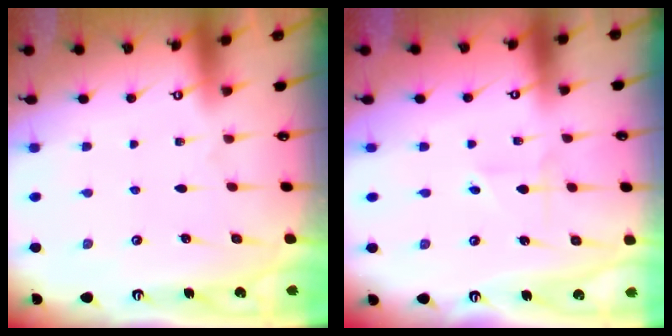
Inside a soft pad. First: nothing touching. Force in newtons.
{"total": 1.6, "press": 1.6, "slide": 0.3}